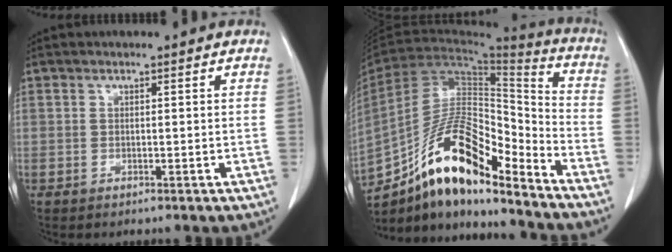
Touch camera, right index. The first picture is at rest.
{"total": 18.2, "force": [-13.0, 4.9, 11.7], "torque": [-0.211, 0.028, -0.230]}